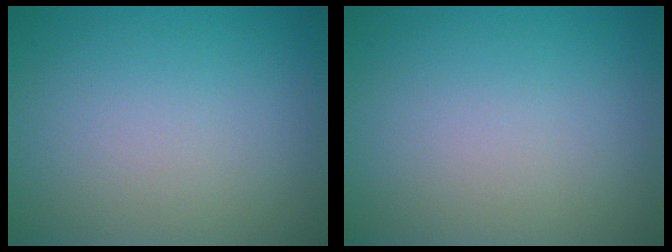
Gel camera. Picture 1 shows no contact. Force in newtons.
{"total": 0.0}